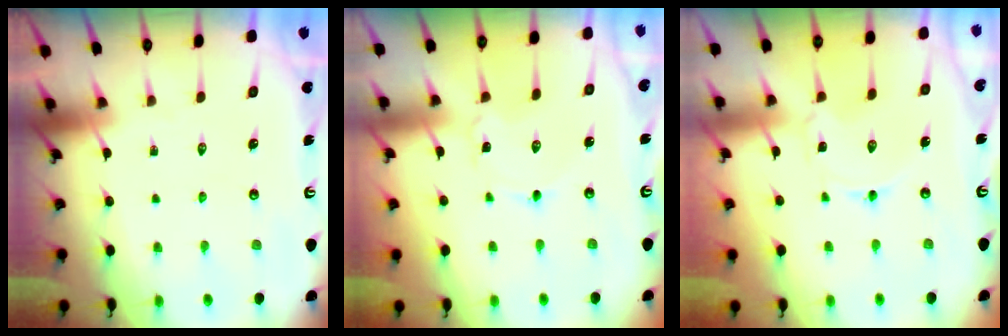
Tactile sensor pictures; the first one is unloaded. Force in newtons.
{"total": 2.7, "press": 2.7, "slide": 0.2}
{"total": 0.8, "press": 0.8, "slide": 0.2}